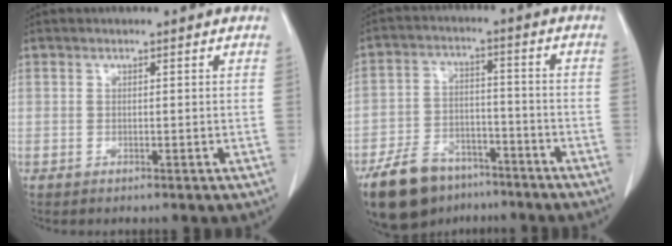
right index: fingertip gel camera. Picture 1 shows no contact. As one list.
[{"total": 12.4, "force": [-9.3, 6.6, 5.1], "torque": [-0.092, 0.007, -0.154]}]